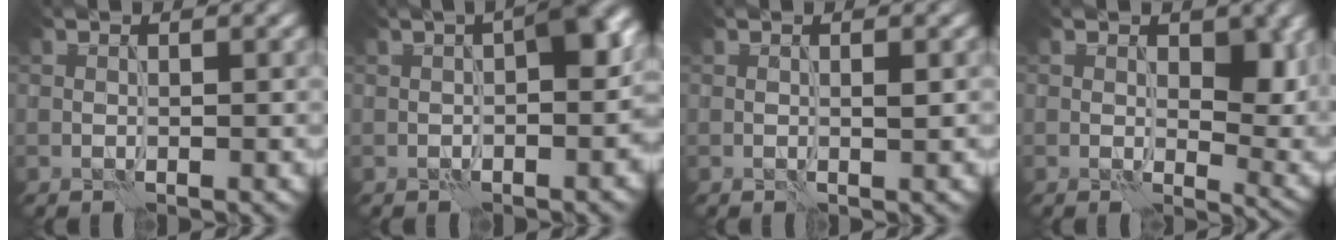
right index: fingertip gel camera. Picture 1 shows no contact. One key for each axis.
{"total": 5.1, "fx": -0.4, "fy": 2.0, "fz": 4.7, "tx": -0.046, "ty": 0.023, "tz": -0.011}
{"total": 0.9, "fx": 0.0, "fy": 0.1, "fz": 0.9, "tx": -0.016, "ty": 0.000, "tz": 0.000}
{"total": 4.8, "fx": 1.3, "fy": 2.8, "fz": 3.7, "tx": -0.038, "ty": -0.012, "tz": 0.022}